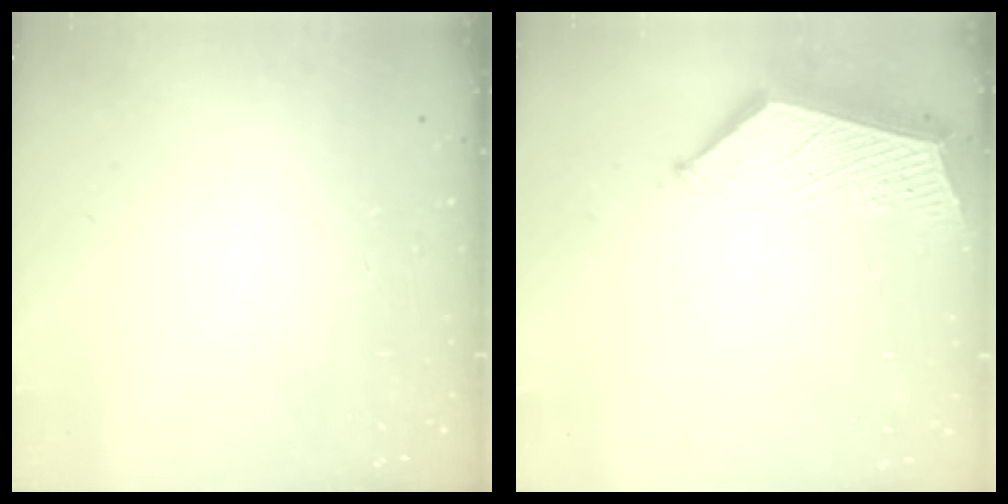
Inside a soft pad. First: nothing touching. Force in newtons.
{"total": 5.3, "press": 5.3, "slide": 0.4}